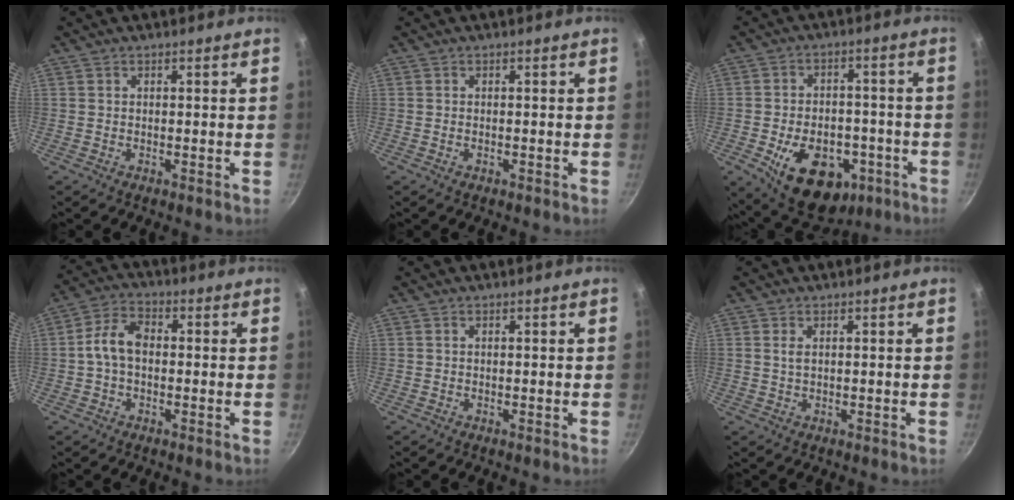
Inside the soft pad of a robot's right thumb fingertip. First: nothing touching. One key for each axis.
{"total": 0.5, "fx": -0.2, "fy": 0.3, "fz": 0.4, "tx": -0.009, "ty": 0.004, "tz": -0.001}
{"total": 16.7, "fx": -6.9, "fy": 10.5, "fz": 11.0, "tx": -0.149, "ty": 0.021, "tz": -0.088}
{"total": 7.2, "fx": -0.2, "fy": 4.7, "fz": 5.5, "tx": -0.100, "ty": 0.023, "tz": -0.013}
{"total": 0.0}
{"total": 1.4, "fx": 0.4, "fy": 0.7, "fz": 1.1, "tx": -0.025, "ty": 0.003, "tz": 0.012}